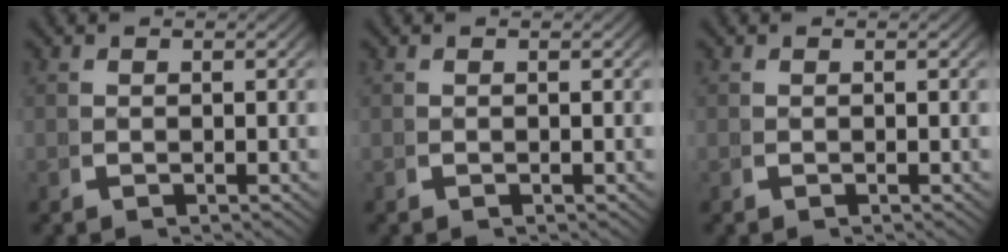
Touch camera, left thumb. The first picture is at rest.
{"total": 0.0}
{"total": 0.0}